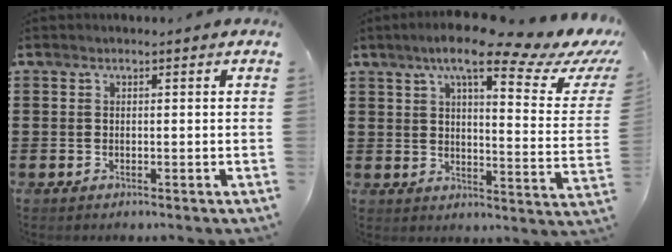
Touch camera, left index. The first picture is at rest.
{"total": 11.5, "force": [8.2, 1.4, 7.9], "torque": [-0.140, -0.034, 0.127]}